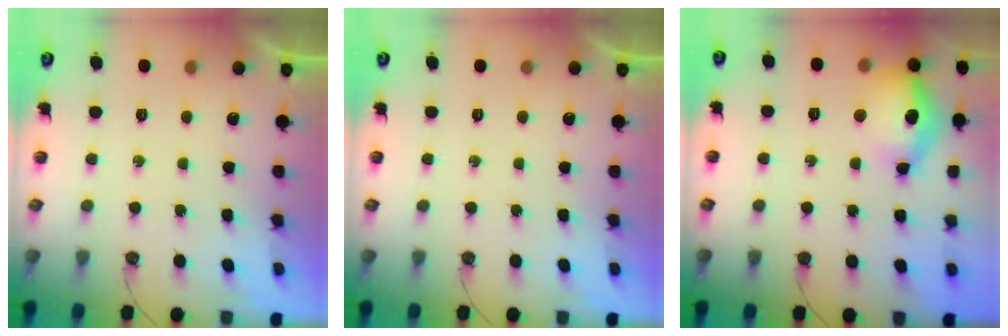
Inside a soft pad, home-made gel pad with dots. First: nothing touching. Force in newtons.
{"total": 0.0}
{"total": 14.4, "press": 14.3, "slide": 1.5}